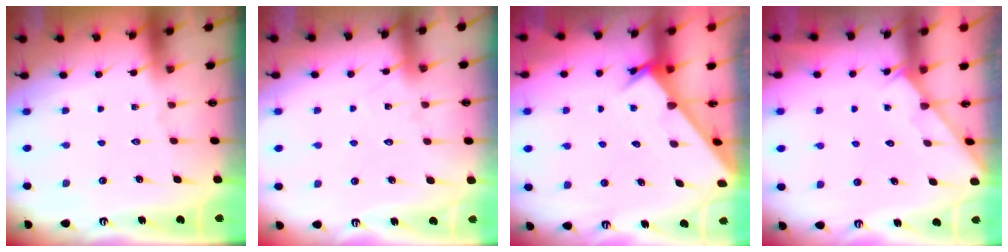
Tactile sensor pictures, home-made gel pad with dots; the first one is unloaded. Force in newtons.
{"total": 7.8, "press": 7.8, "slide": 0.5}
{"total": 2.7, "press": 2.7, "slide": 0.1}
{"total": 1.6, "press": 1.6, "slide": 0.1}